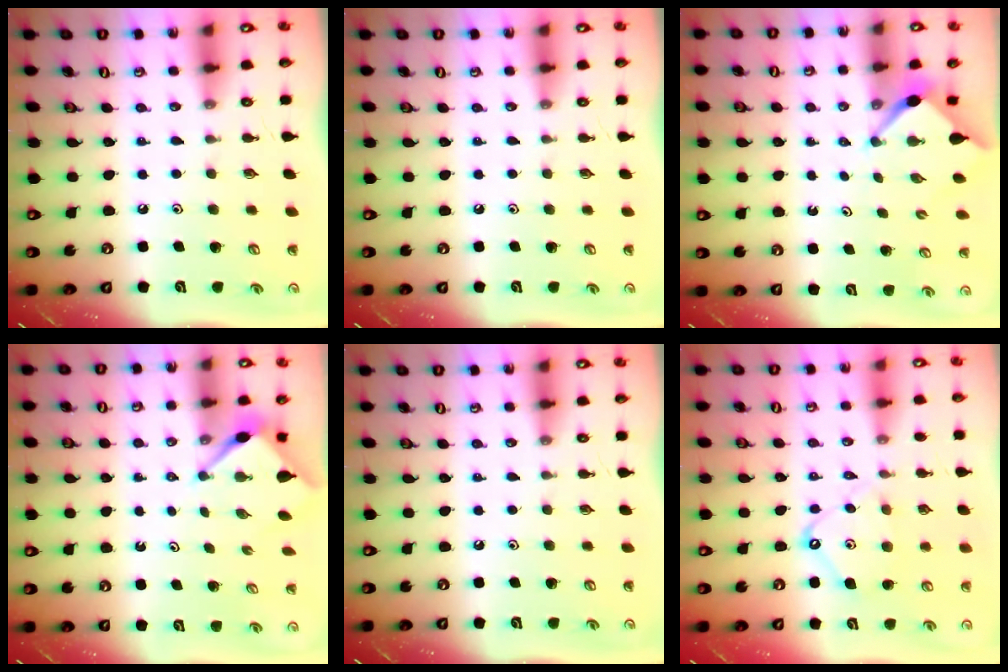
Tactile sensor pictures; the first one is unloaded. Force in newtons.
{"total": 0.0}
{"total": 4.0, "press": 4.0, "slide": 0.4}
{"total": 2.8, "press": 2.8, "slide": 0.3}
{"total": 0.0}
{"total": 9.2, "press": 9.2, "slide": 0.8}